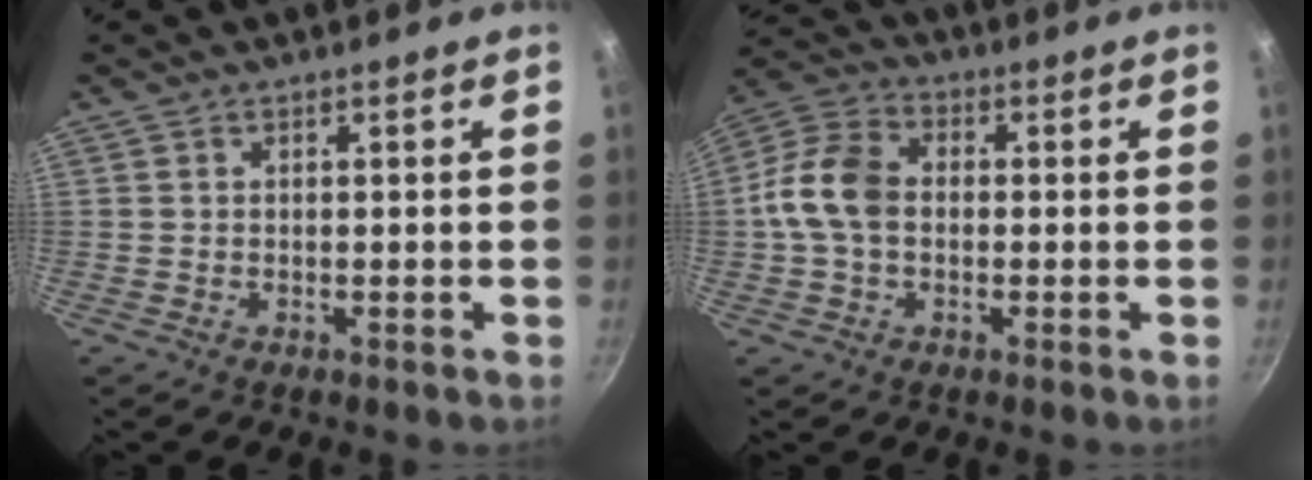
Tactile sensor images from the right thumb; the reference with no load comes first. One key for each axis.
{"total": 10.4, "fx": -0.4, "fy": 7.4, "fz": 7.3, "tx": -0.129, "ty": 0.028, "tz": -0.024}